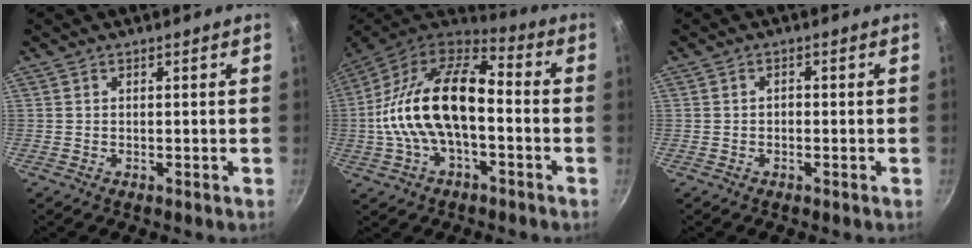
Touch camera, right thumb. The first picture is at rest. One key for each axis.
{"total": 20.5, "fx": -2.1, "fy": 10.7, "fz": 17.3, "tx": -0.309, "ty": 0.044, "tz": -0.051}
{"total": 0.8, "fx": -0.4, "fy": 0.5, "fz": 0.4, "tx": -0.008, "ty": 0.004, "tz": -0.007}